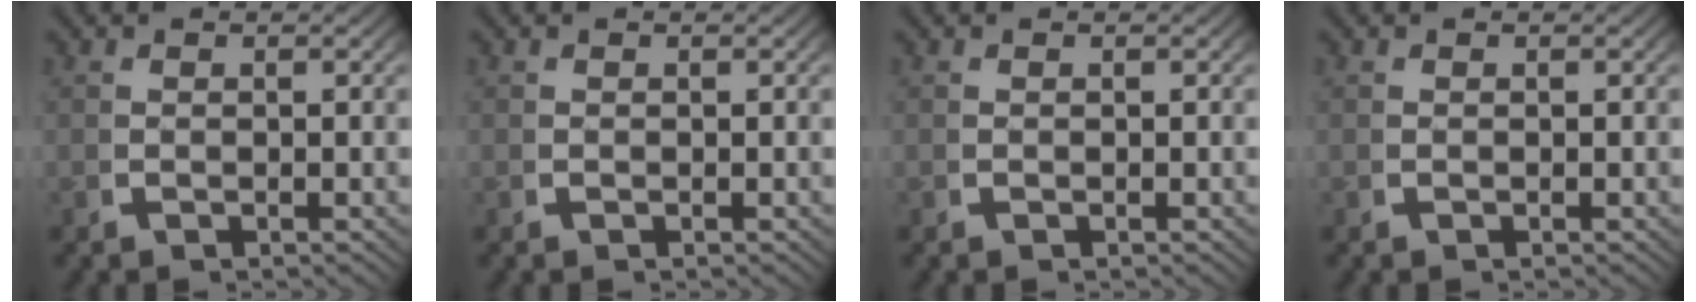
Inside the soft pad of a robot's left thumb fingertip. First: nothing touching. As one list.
[{"total": 0.0}, {"total": 0.0}, {"total": 0.0}]